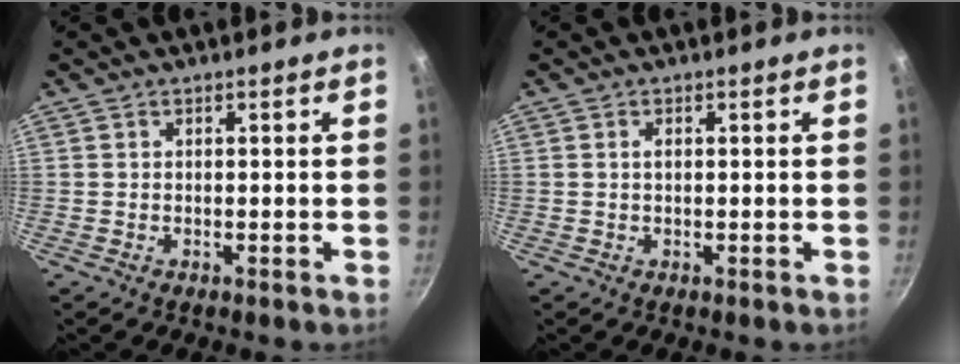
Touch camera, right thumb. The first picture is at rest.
{"total": 0.9, "force": [0.1, 0.4, 0.7], "torque": [-0.013, 0.002, 0.002]}